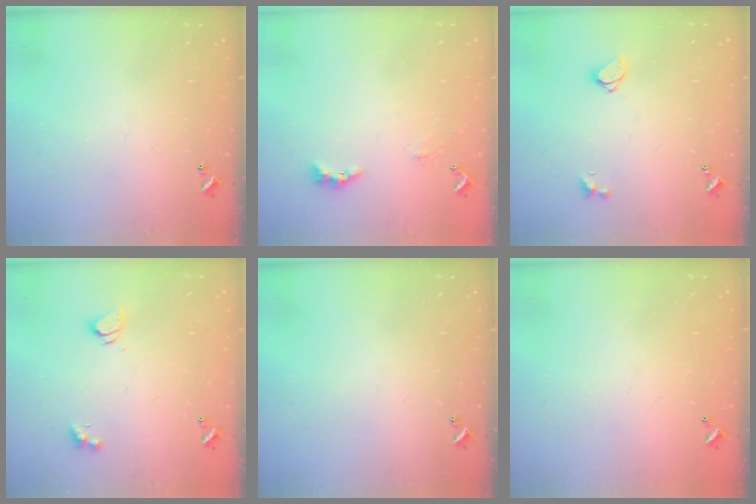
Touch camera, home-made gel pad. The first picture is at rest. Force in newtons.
{"total": 3.9, "press": 3.8, "slide": 0.7}
{"total": 1.5, "press": 1.5, "slide": 0.4}
{"total": 1.8, "press": 1.8, "slide": 0.4}
{"total": 0.0}
{"total": 2.9, "press": 2.9, "slide": 0.1}